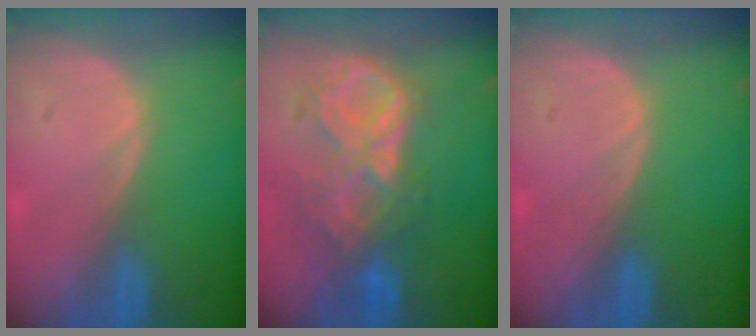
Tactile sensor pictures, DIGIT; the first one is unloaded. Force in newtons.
{"total": 9.1, "press": 7.9, "slide": 4.5}
{"total": 0.0}